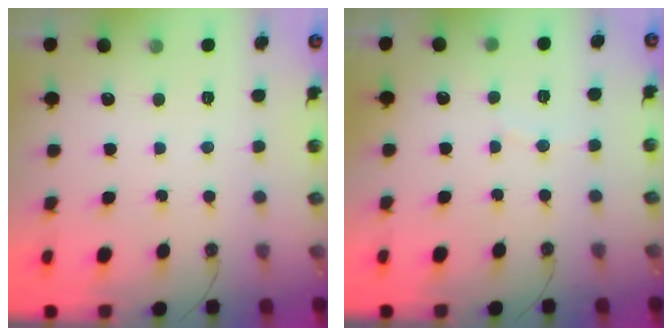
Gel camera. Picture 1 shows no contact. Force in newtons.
{"total": 3.0, "press": 3.0, "slide": 0.4}